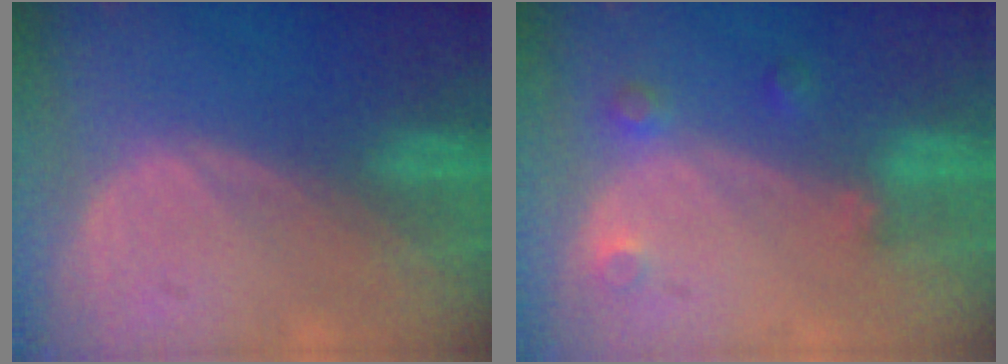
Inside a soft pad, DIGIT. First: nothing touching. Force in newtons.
{"total": 3.0, "press": 2.8, "slide": 1.1}